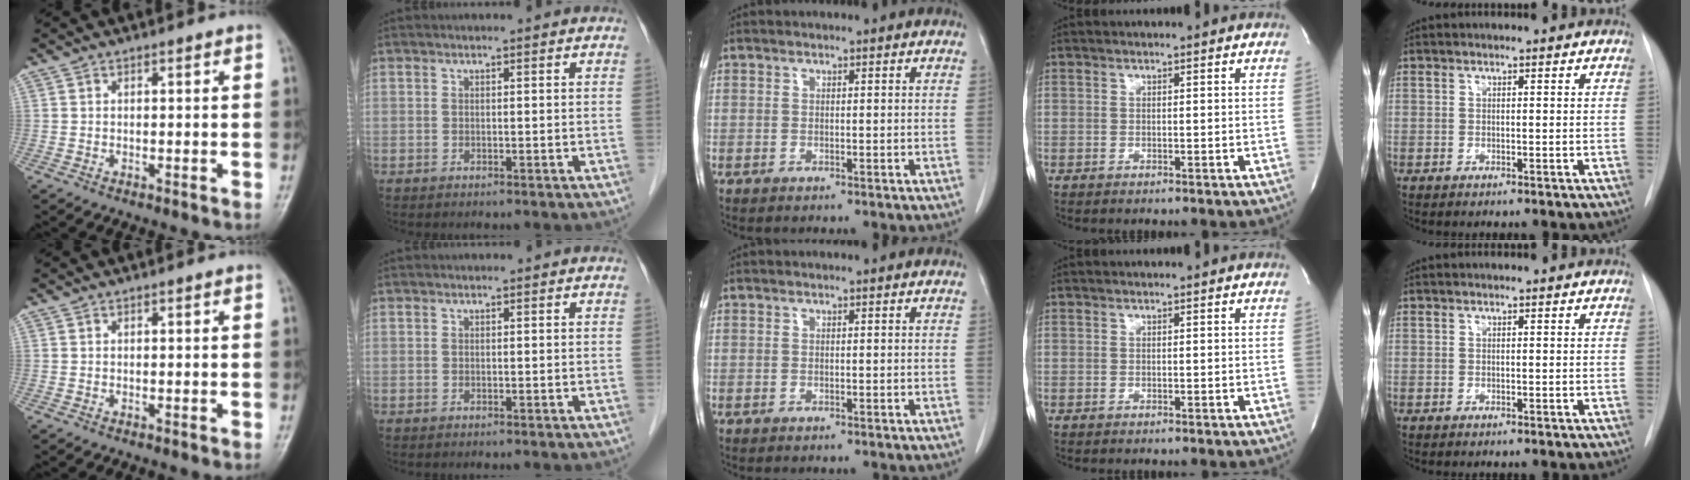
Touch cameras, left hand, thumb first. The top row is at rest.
{}